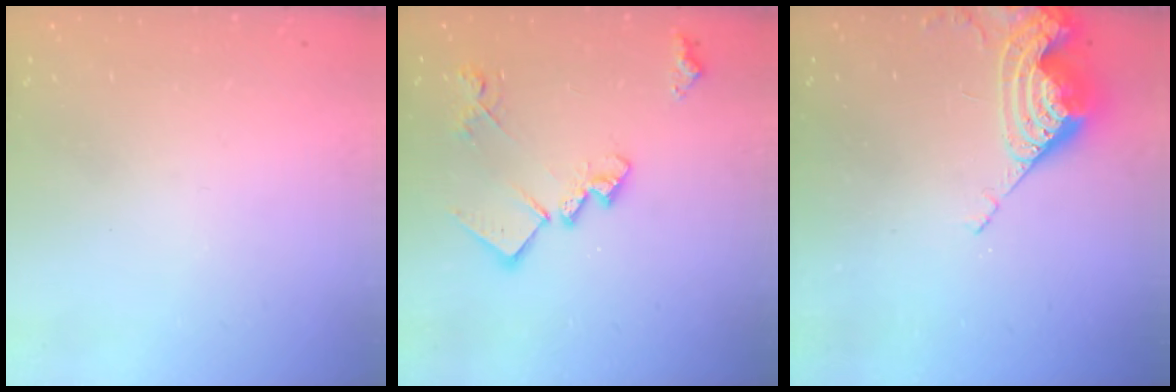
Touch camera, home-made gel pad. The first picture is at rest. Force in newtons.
{"total": 17.1, "press": 17.1, "slide": 0.8}
{"total": 9.2, "press": 9.2, "slide": 0.9}